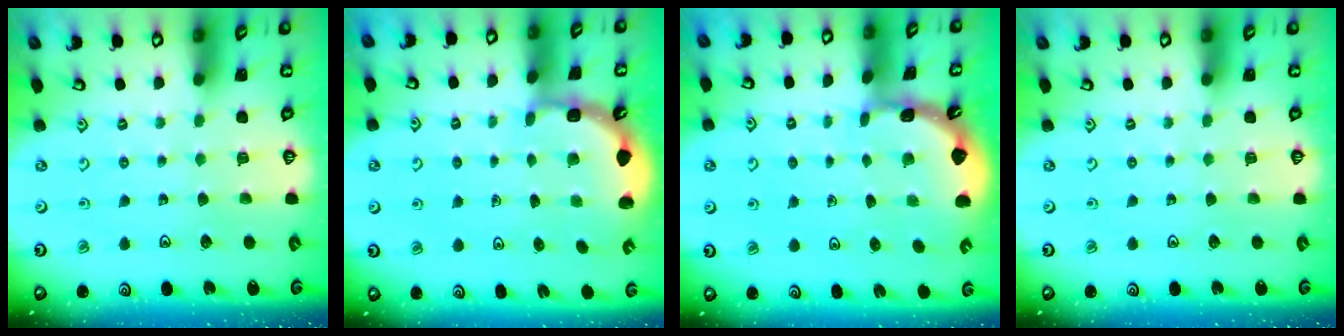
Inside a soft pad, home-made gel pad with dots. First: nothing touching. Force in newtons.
{"total": 2.0, "press": 1.8, "slide": 0.8}
{"total": 1.6, "press": 1.6, "slide": 0.1}
{"total": 0.0}